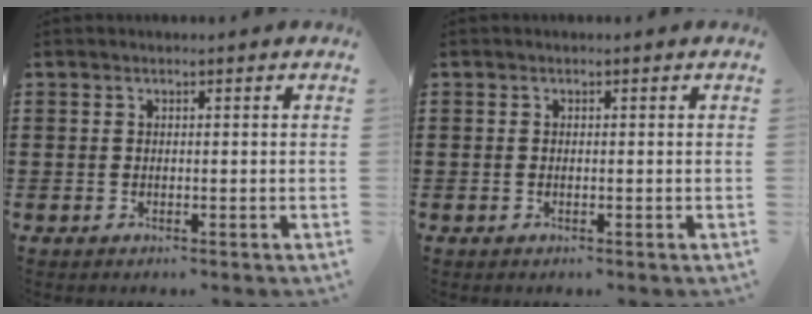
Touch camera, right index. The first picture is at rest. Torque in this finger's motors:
{"motor_torque": [0.65, 1.49, 0.02, -0.01]}